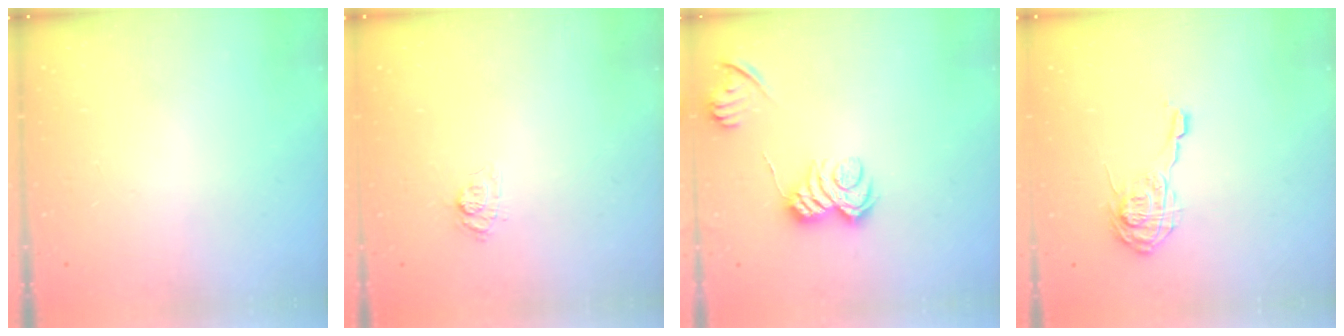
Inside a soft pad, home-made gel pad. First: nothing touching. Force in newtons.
{"total": 7.9, "press": 7.7, "slide": 1.6}
{"total": 8.9, "press": 8.9, "slide": 0.3}
{"total": 12.1, "press": 12.0, "slide": 0.7}